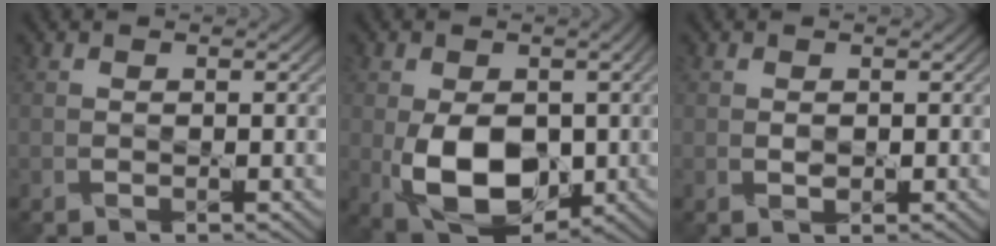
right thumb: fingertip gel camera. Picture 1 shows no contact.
{"total": 10.6, "force": [-1.7, 6.6, 8.2], "torque": [-0.160, -0.026, -0.021]}
{"total": 1.0, "force": [0.1, 0.8, 0.6], "torque": [-0.012, -0.005, 0.003]}